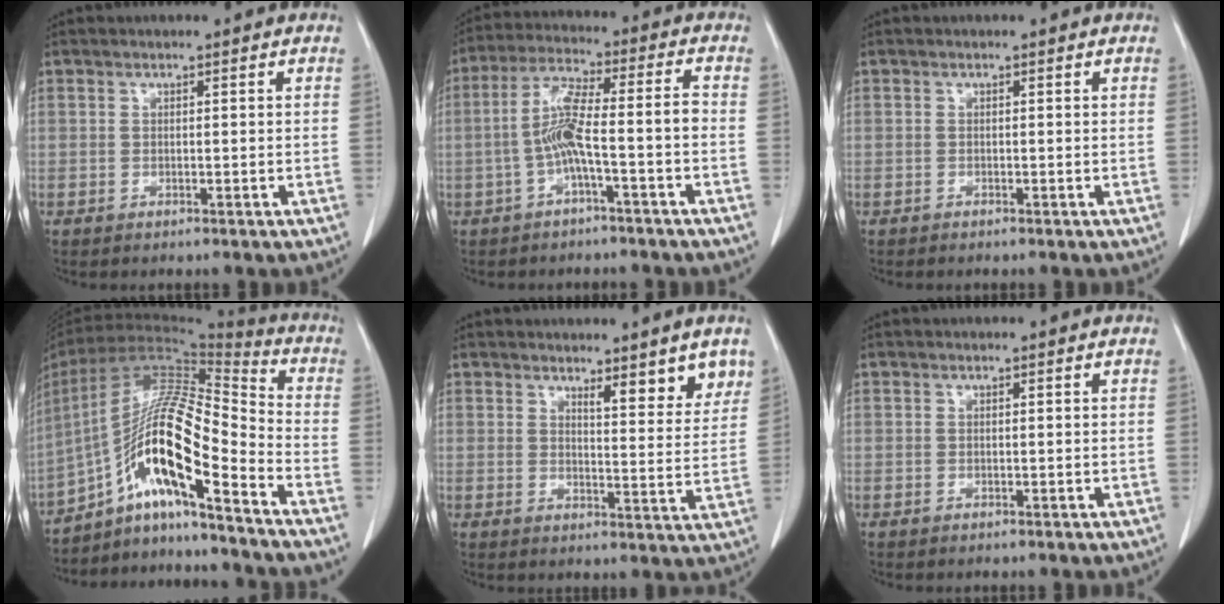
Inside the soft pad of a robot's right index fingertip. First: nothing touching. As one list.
[{"total": 8.3, "force": [-2.4, 0.6, 8.0], "torque": [-0.156, 0.028, -0.043]}, {"total": 0.0}, {"total": 17.1, "force": [-9.1, 1.7, 14.4], "torque": [-0.268, 0.017, -0.163]}, {"total": 6.2, "force": [4.8, 1.2, 3.8], "torque": [-0.042, -0.020, 0.059]}, {"total": 0.0}]